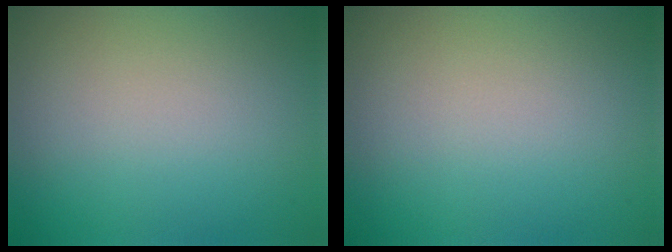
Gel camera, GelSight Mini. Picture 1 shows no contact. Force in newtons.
{"total": 0.0}